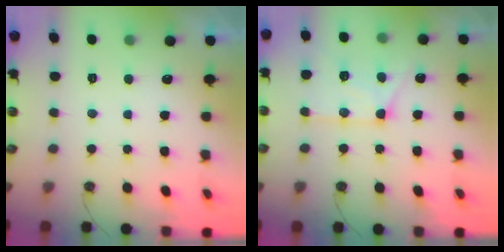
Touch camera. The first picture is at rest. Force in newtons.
{"total": 13.6, "press": 13.5, "slide": 1.4}